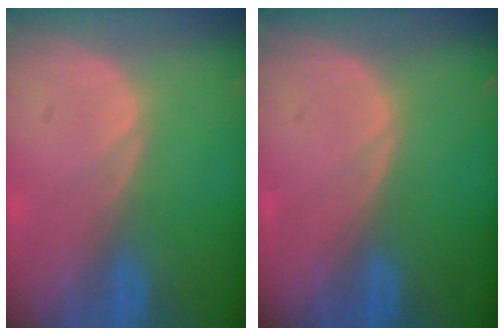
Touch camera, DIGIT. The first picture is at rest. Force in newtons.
{"total": 0.0}